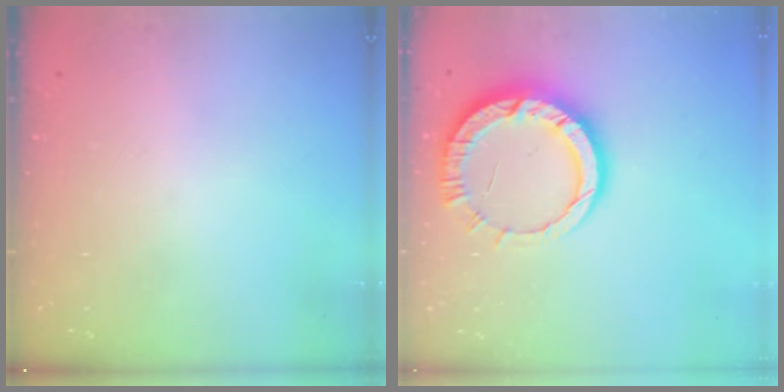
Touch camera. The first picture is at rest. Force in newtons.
{"total": 12.1, "press": 12.0, "slide": 1.2}